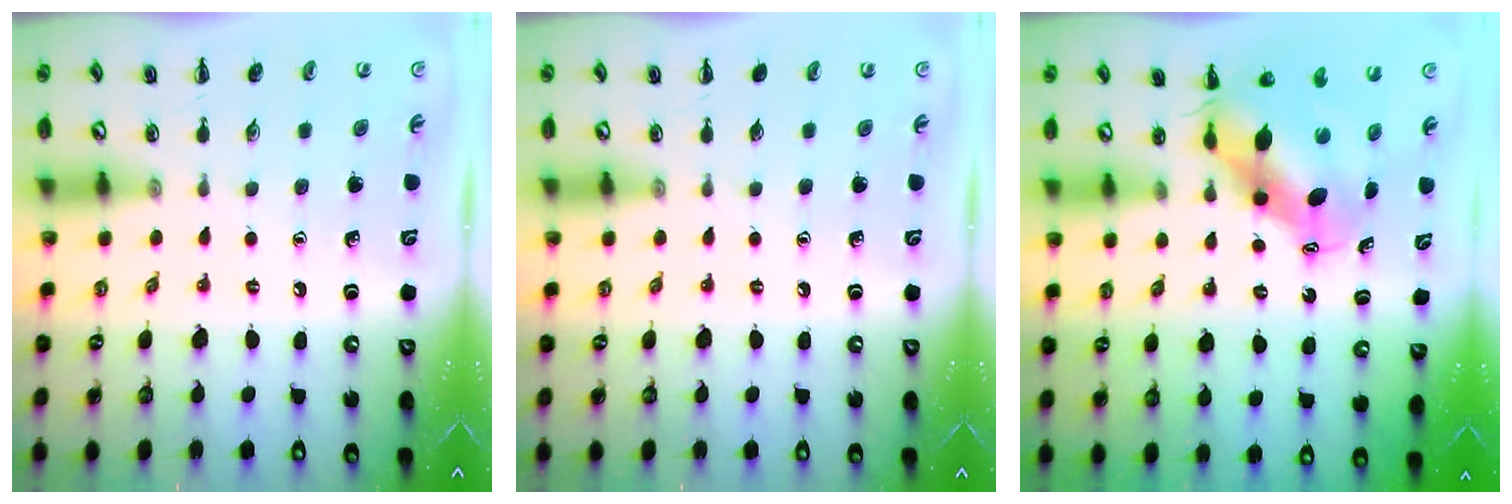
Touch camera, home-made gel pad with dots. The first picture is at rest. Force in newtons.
{"total": 0.0}
{"total": 7.9, "press": 7.8, "slide": 1.7}